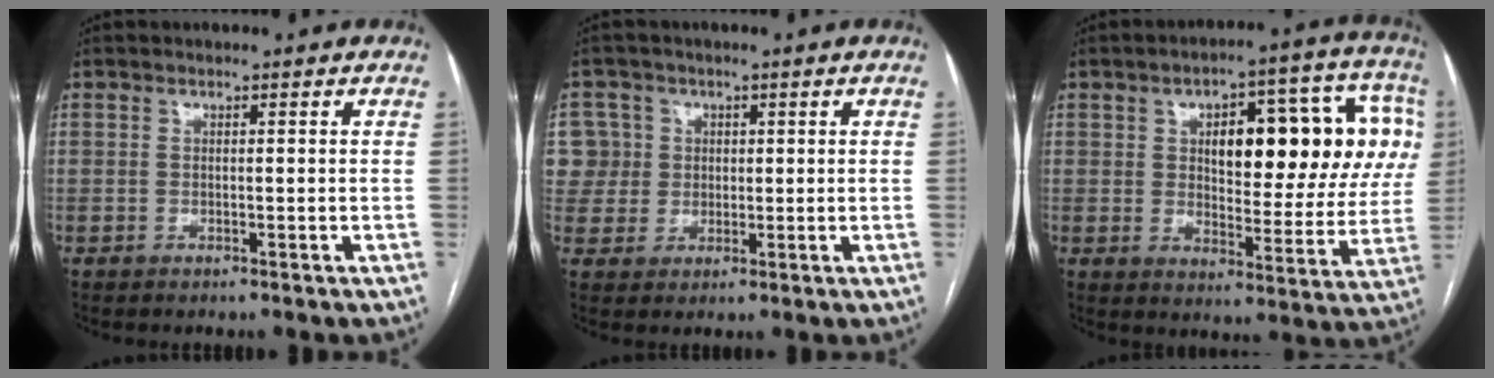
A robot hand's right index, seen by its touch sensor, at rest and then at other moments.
{"total": 7.5, "force": [1.7, 7.3, 0.3], "torque": [-0.009, 0.032, 0.045]}
{"total": 20.4, "force": [5.0, 7.7, 18.2], "torque": [-0.235, 0.040, 0.070]}